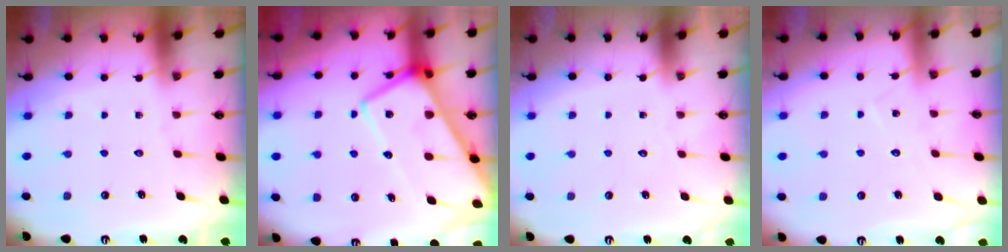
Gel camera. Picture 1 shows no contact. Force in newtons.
{"total": 18.4, "press": 18.3, "slide": 1.8}
{"total": 1.7, "press": 1.6, "slide": 0.2}
{"total": 7.3, "press": 7.3, "slide": 0.3}